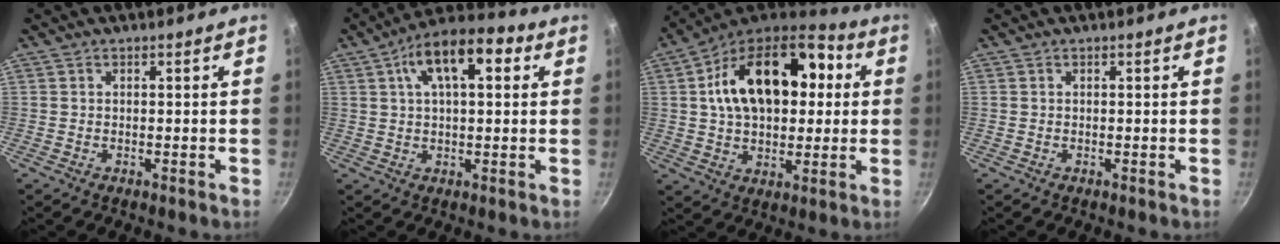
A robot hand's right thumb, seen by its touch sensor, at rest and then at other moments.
{"total": 13.3, "force": [4.4, 6.2, 10.8], "torque": [-0.156, 0.020, 0.061]}
{"total": 23.2, "force": [4.6, 14.5, 17.5], "torque": [-0.270, 0.025, 0.062]}
{"total": 0.0}